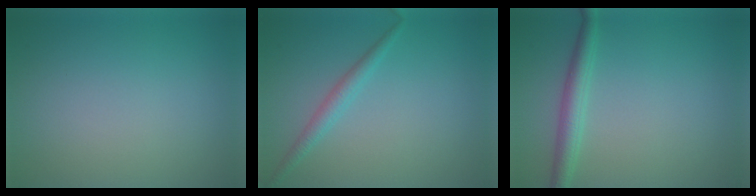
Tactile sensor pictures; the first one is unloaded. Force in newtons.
{"total": 1.7, "press": 1.7, "slide": 0.1}
{"total": 2.6, "press": 2.6, "slide": 0.1}